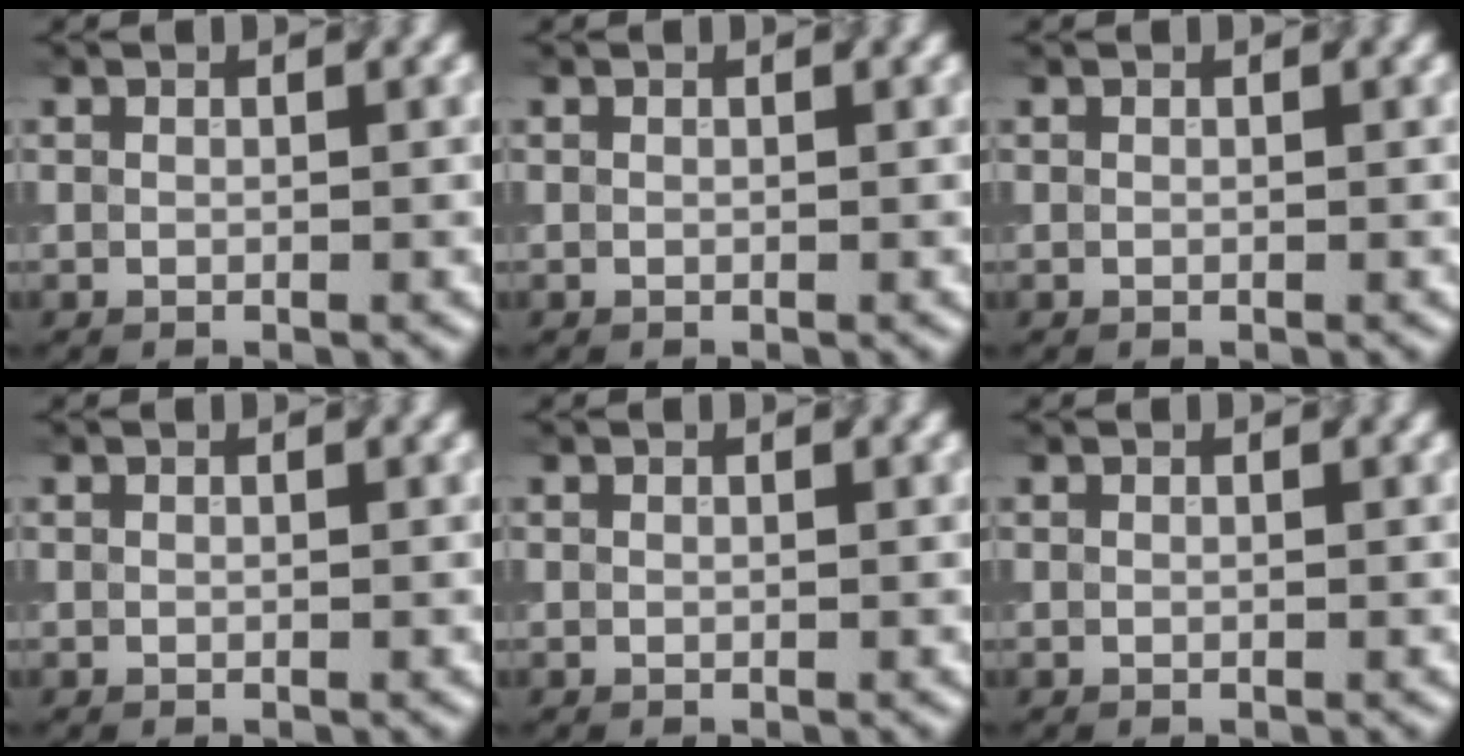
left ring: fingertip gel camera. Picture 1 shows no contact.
{"total": 0.0}
{"total": 0.0}
{"total": 0.0}
{"total": 0.0}
{"total": 0.0}